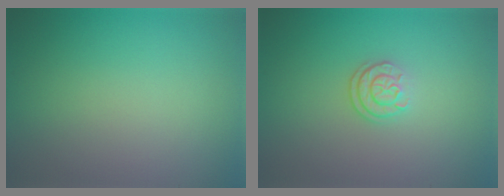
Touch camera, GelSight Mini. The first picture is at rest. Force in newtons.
{"total": 2.3, "press": 1.7, "slide": 1.5}